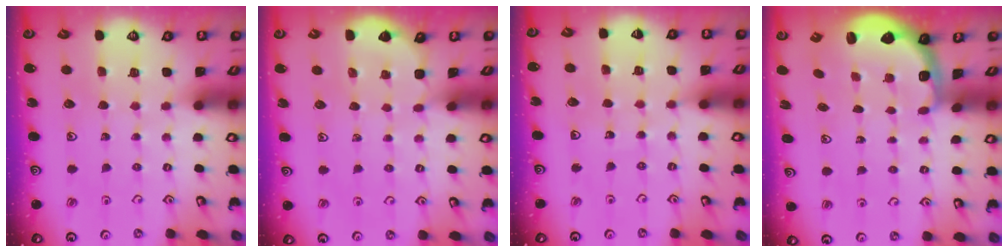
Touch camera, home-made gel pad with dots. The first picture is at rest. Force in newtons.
{"total": 2.1, "press": 2.1, "slide": 0.2}
{"total": 3.5, "press": 3.5, "slide": 0.3}
{"total": 2.6, "press": 1.9, "slide": 1.7}